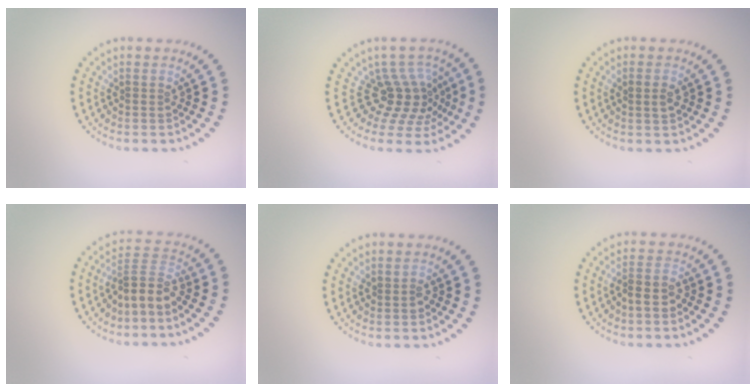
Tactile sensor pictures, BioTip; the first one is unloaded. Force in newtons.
{"total": 4.0, "press": 2.8, "slide": 2.8}
{"total": 1.3, "press": 1.3, "slide": 0.1}
{"total": 3.0, "press": 2.1, "slide": 2.1}
{"total": 0.8, "press": 0.8, "slide": 0.0}
{"total": 1.6, "press": 1.4, "slide": 0.7}